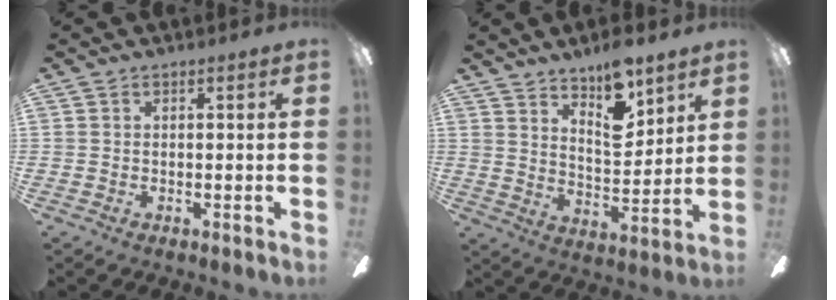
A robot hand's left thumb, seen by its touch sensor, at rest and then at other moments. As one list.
[{"total": 10.6, "force": [8.5, 3.6, 5.3], "torque": [-0.087, -0.050, 0.152]}]